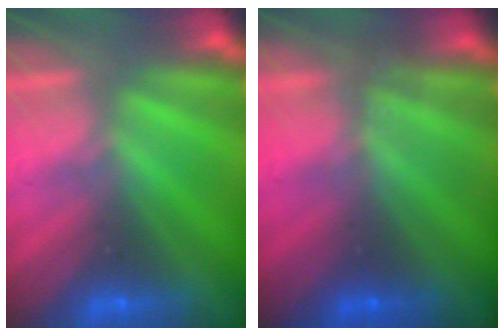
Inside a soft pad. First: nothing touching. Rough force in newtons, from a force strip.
{"total": 1.0}